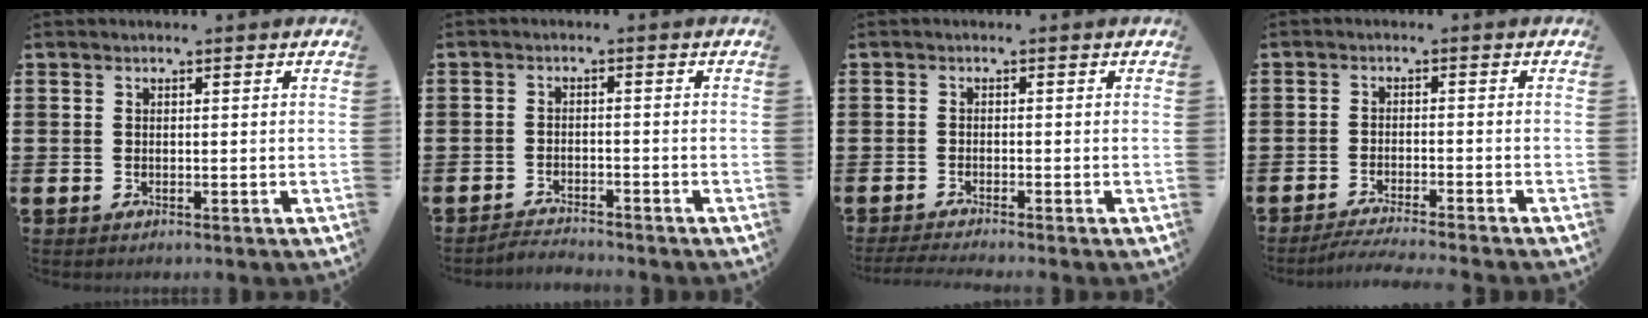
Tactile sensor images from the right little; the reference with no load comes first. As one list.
[{"total": 2.2, "force": [-2.2, -0.1, -0.2], "torque": [-0.002, 0.004, -0.047]}, {"total": 1.4, "force": [-1.2, 0.0, 0.8], "torque": [-0.011, 0.002, -0.023]}, {"total": 2.7, "force": [-2.4, -0.3, 1.2], "torque": [-0.017, 0.000, -0.045]}]